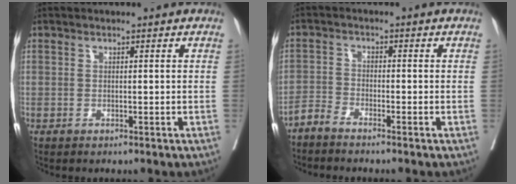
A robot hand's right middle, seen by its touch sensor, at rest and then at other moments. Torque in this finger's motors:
{"motor_torque": [-0.10, -0.08, -0.02, 0.00]}